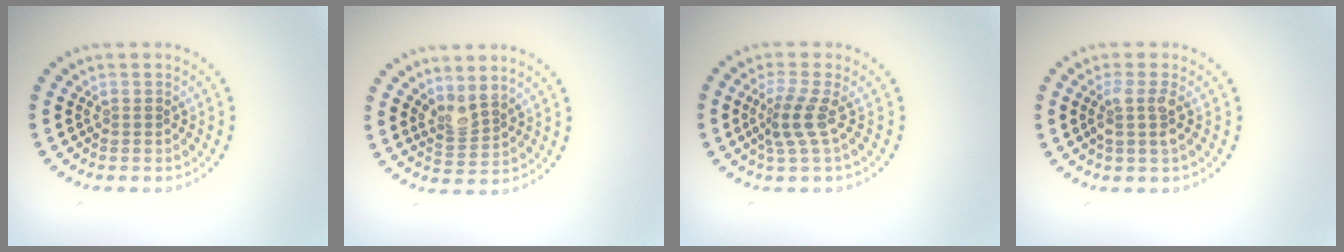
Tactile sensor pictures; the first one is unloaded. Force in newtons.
{"total": 2.2, "press": 1.6, "slide": 1.4}
{"total": 2.6, "press": 1.8, "slide": 1.8}
{"total": 2.1, "press": 1.6, "slide": 1.2}